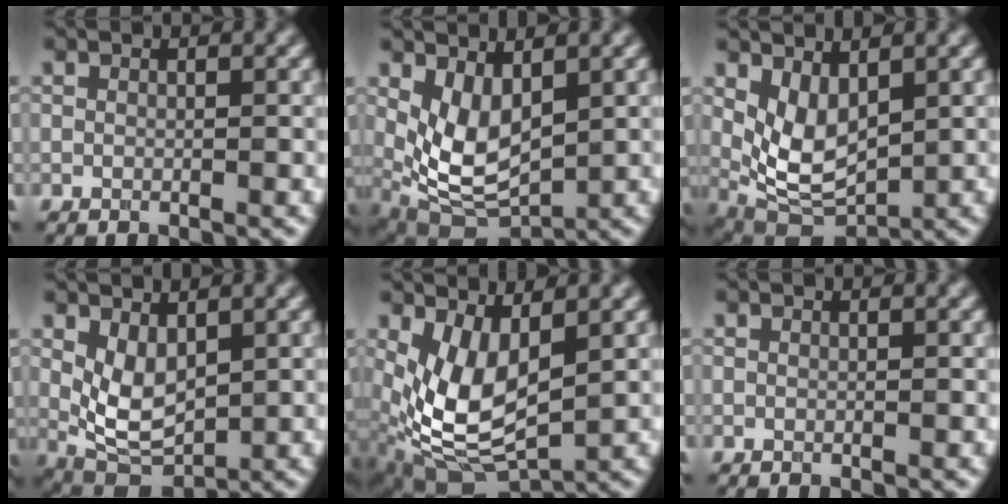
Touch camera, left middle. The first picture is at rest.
{"total": 5.4, "force": [1.2, 3.0, 4.3], "torque": [-0.092, -0.018, 0.031]}
{"total": 4.8, "force": [1.5, 2.6, 3.7], "torque": [-0.080, -0.019, 0.035]}
{"total": 4.1, "force": [1.0, 2.3, 3.2], "torque": [-0.067, -0.010, 0.027]}
{"total": 7.5, "force": [0.8, 3.7, 6.4], "torque": [-0.141, -0.011, 0.016]}
{"total": 0.0}